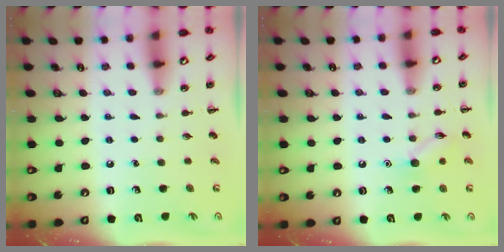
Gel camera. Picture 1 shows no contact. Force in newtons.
{"total": 7.9, "press": 7.8, "slide": 0.8}